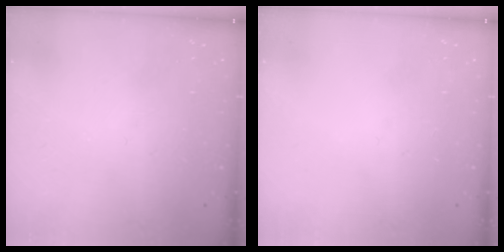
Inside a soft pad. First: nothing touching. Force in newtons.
{"total": 0.0}